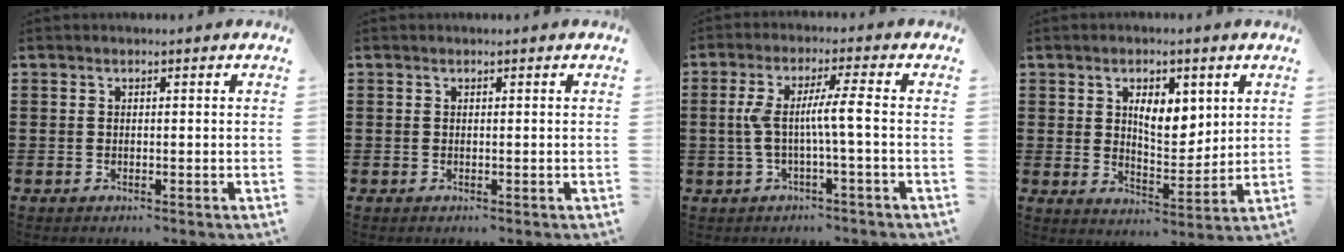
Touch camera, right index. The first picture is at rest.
{"total": 0.0}
{"total": 6.2, "force": [-0.5, -0.3, 6.2], "torque": [-0.123, -0.006, -0.019]}
{"total": 6.5, "force": [2.5, 3.5, 4.9], "torque": [-0.083, 0.002, 0.038]}